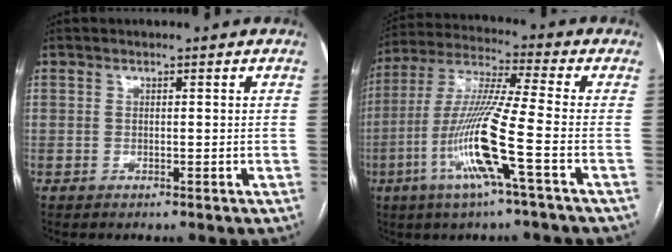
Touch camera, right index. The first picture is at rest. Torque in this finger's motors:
{"motor_torque": [2.14, 0.00, 1.05, 0.21]}